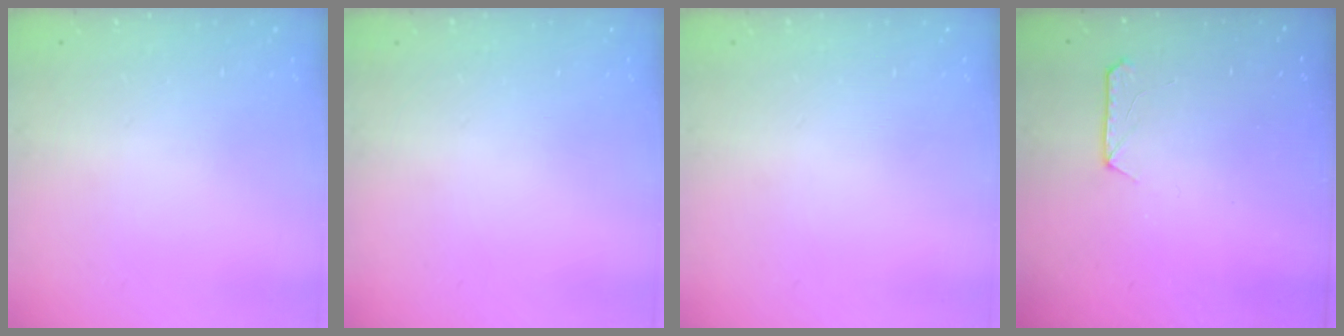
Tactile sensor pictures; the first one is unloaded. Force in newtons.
{"total": 0.0}
{"total": 0.0}
{"total": 7.8, "press": 7.8, "slide": 0.9}